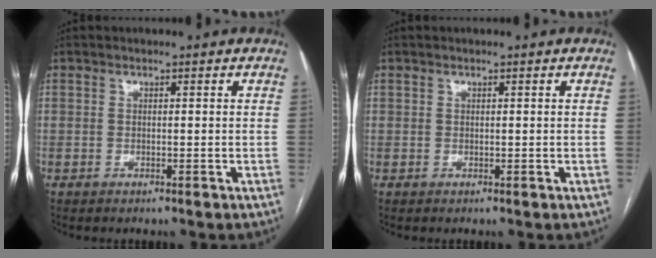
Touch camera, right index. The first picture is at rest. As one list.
[{"total": 0.0}]